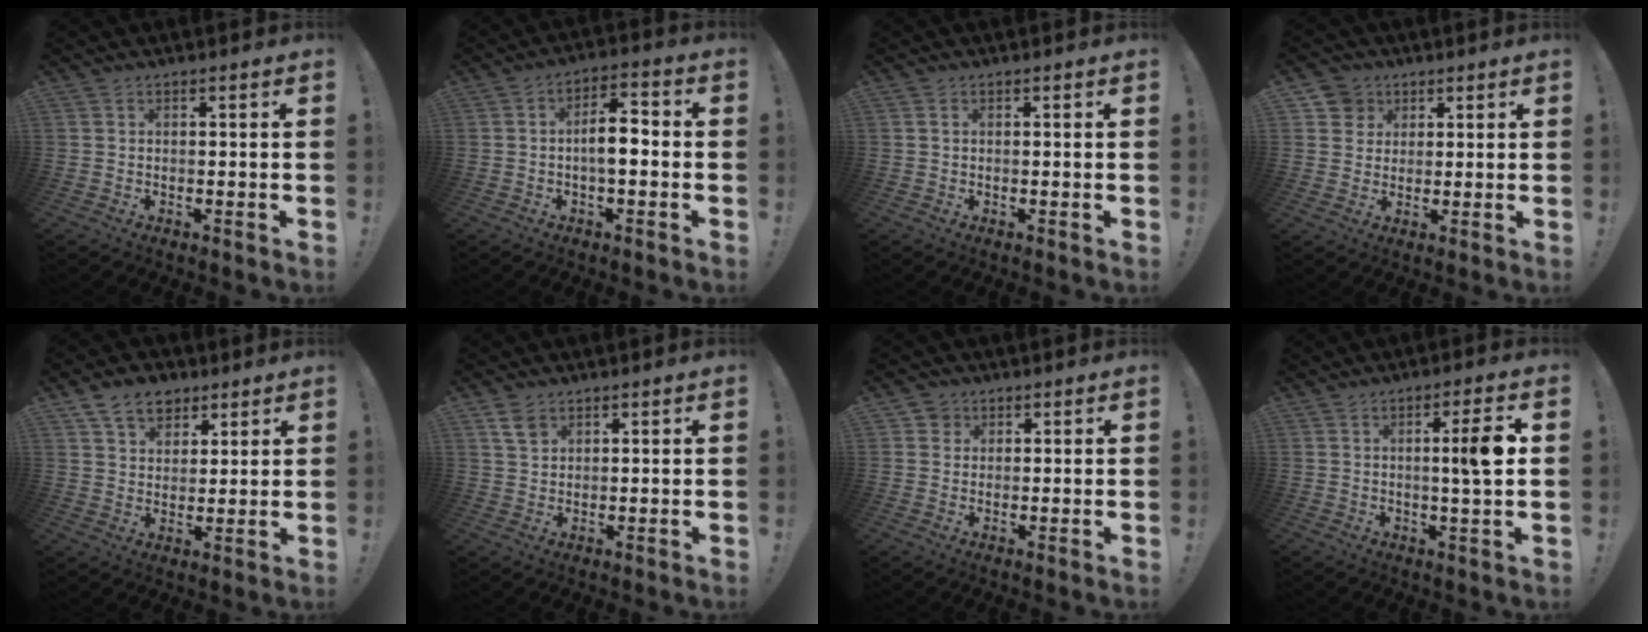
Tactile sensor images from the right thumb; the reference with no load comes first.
{"total": 8.2, "force": [-1.1, 3.6, 7.3], "torque": [-0.120, 0.010, -0.023]}
{"total": 0.6, "force": [0.2, 0.4, 0.5], "torque": [-0.010, 0.002, 0.003]}
{"total": 6.4, "force": [3.0, 5.6, 0.9], "torque": [-0.009, -0.018, 0.058]}
{"total": 10.2, "force": [6.2, 7.1, 3.9], "torque": [-0.060, -0.027, 0.120]}
{"total": 4.9, "force": [3.0, 3.3, 2.2], "torque": [-0.028, -0.011, 0.056]}
{"total": 3.2, "force": [1.5, 2.8, 0.6], "torque": [-0.004, -0.004, 0.026]}
{"total": 8.0, "force": [1.1, -0.2, 7.9], "torque": [-0.122, -0.006, 0.007]}